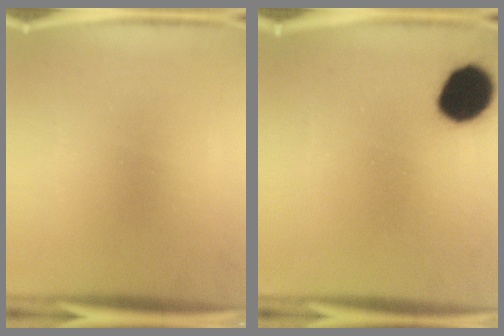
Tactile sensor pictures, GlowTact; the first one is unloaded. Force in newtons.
{"total": 13.2}